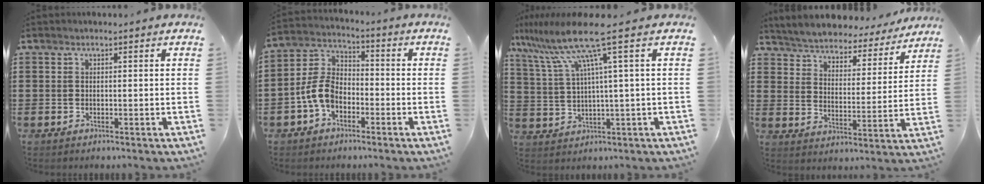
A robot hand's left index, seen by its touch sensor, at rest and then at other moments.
{"total": 7.2, "force": [-3.3, 4.6, 4.5], "torque": [-0.132, 0.001, -0.076]}
{"total": 10.3, "force": [5.0, -0.3, 9.0], "torque": [-0.217, -0.026, 0.070]}
{"total": 4.5, "force": [4.5, 0.0, -0.2], "torque": [-0.025, -0.041, 0.073]}